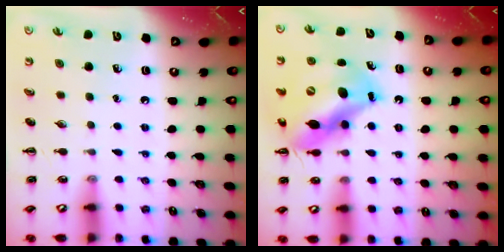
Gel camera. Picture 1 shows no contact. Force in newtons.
{"total": 14.5, "press": 14.0, "slide": 4.0}